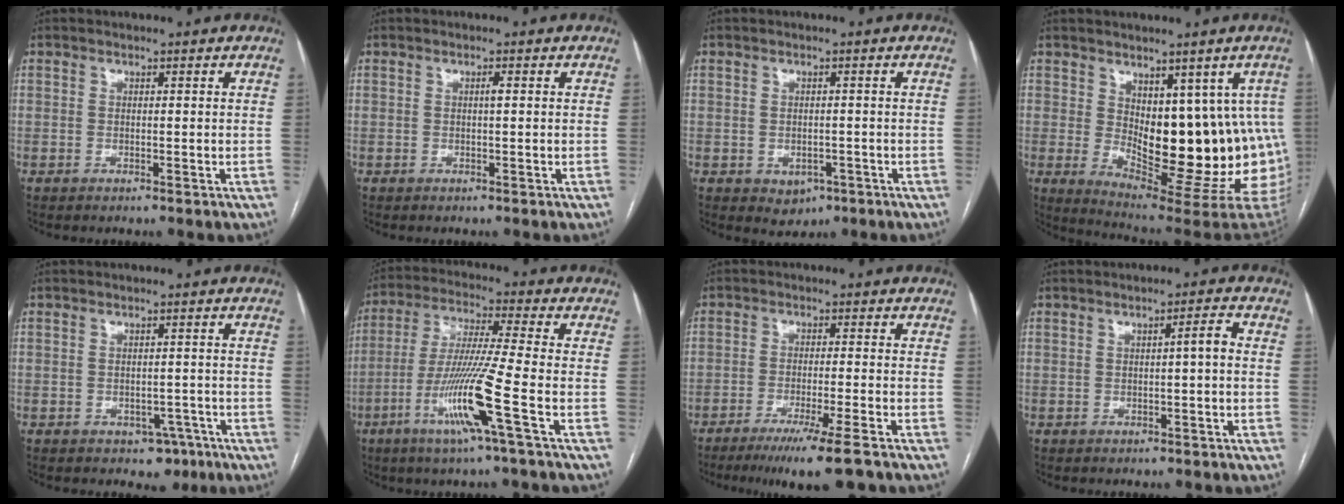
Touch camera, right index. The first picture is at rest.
{"total": 0.7, "force": [0.1, 0.0, 0.7], "torque": [-0.012, 0.002, 0.002]}
{"total": 3.0, "force": [-1.2, 2.3, 1.5], "torque": [-0.013, 0.001, -0.003]}
{"total": 18.6, "force": [0.1, 7.7, 16.9], "torque": [-0.168, -0.007, 0.028]}
{"total": 4.0, "force": [-2.3, 2.9, 1.4], "torque": [-0.006, 0.010, -0.020]}
{"total": 12.9, "force": [-5.2, -1.7, 11.7], "torque": [-0.235, -0.019, -0.101]}
{"total": 10.6, "force": [-7.8, -0.9, 7.1], "torque": [-0.101, -0.027, -0.119]}
{"total": 2.3, "force": [-0.1, 0.0, 2.2], "torque": [-0.031, 0.006, -0.001]}